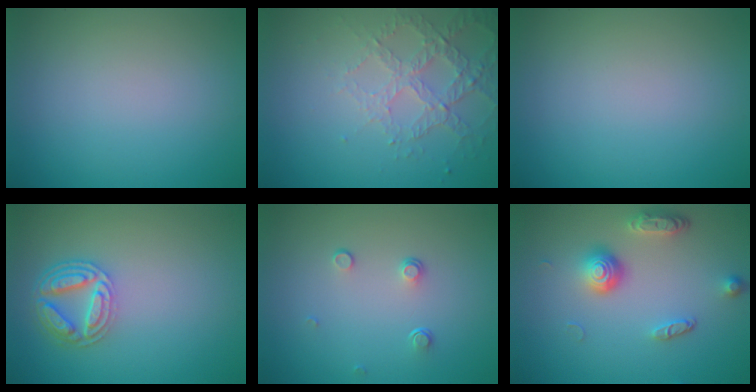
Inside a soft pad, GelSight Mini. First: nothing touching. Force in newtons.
{"total": 3.3, "press": 3.0, "slide": 1.2}
{"total": 0.0}
{"total": 4.3, "press": 3.4, "slide": 2.6}
{"total": 1.0, "press": 0.7, "slide": 0.8}
{"total": 3.8, "press": 2.9, "slide": 2.5}